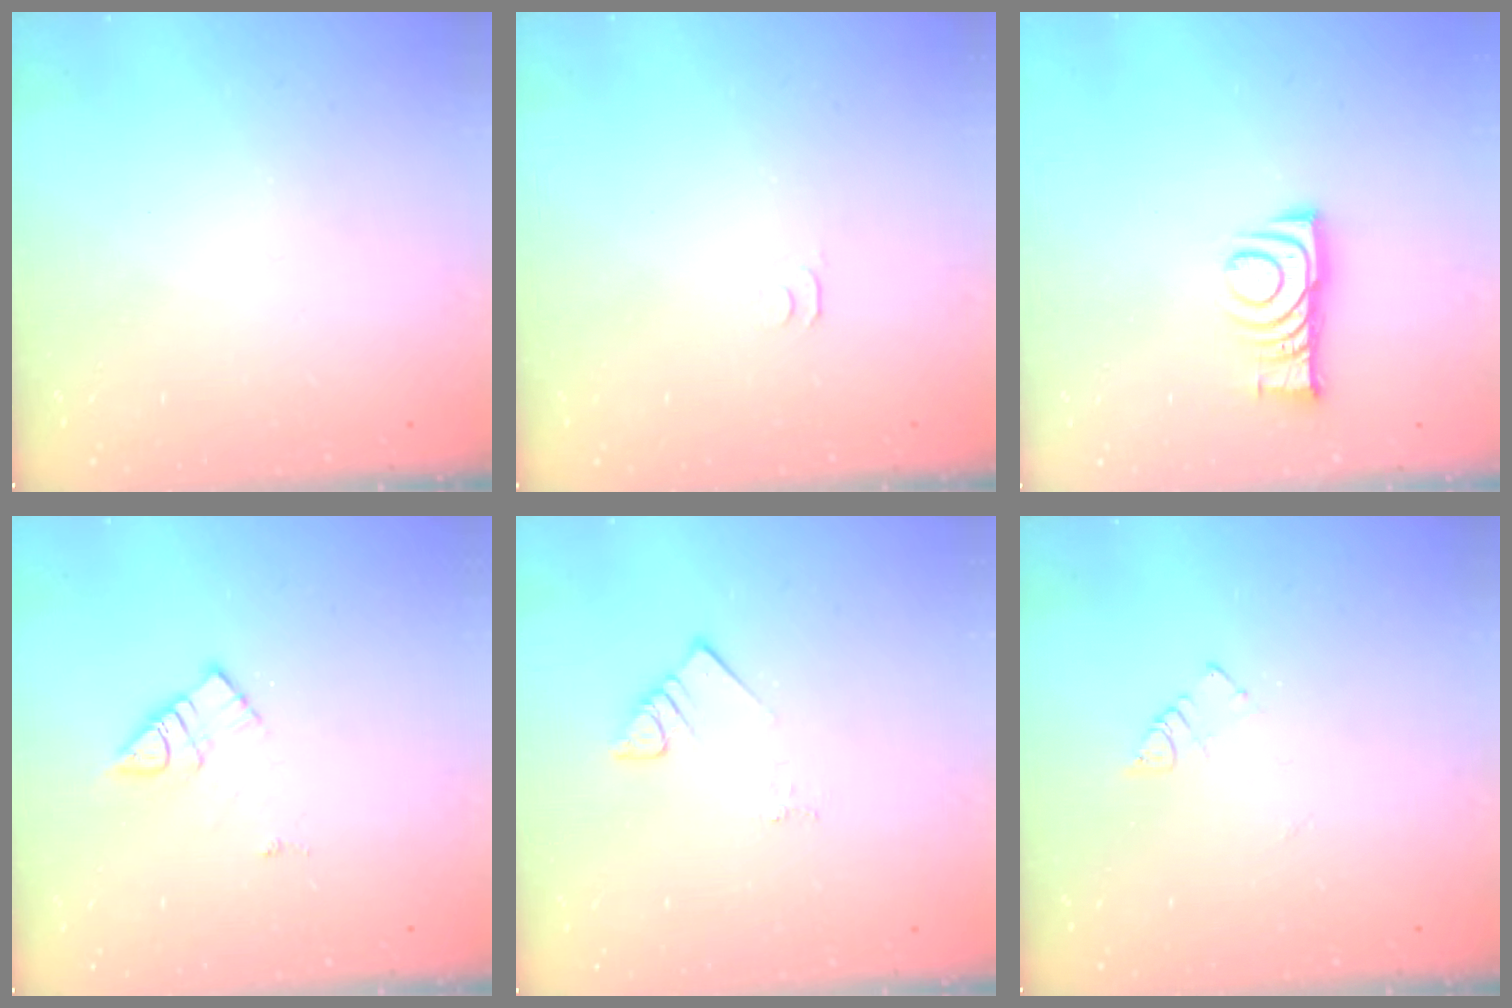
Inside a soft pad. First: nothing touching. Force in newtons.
{"total": 2.8, "press": 2.7, "slide": 0.5}
{"total": 8.8, "press": 8.8, "slide": 0.1}
{"total": 9.3, "press": 9.3, "slide": 0.5}
{"total": 4.0, "press": 3.9, "slide": 0.3}
{"total": 4.0, "press": 4.0, "slide": 0.4}